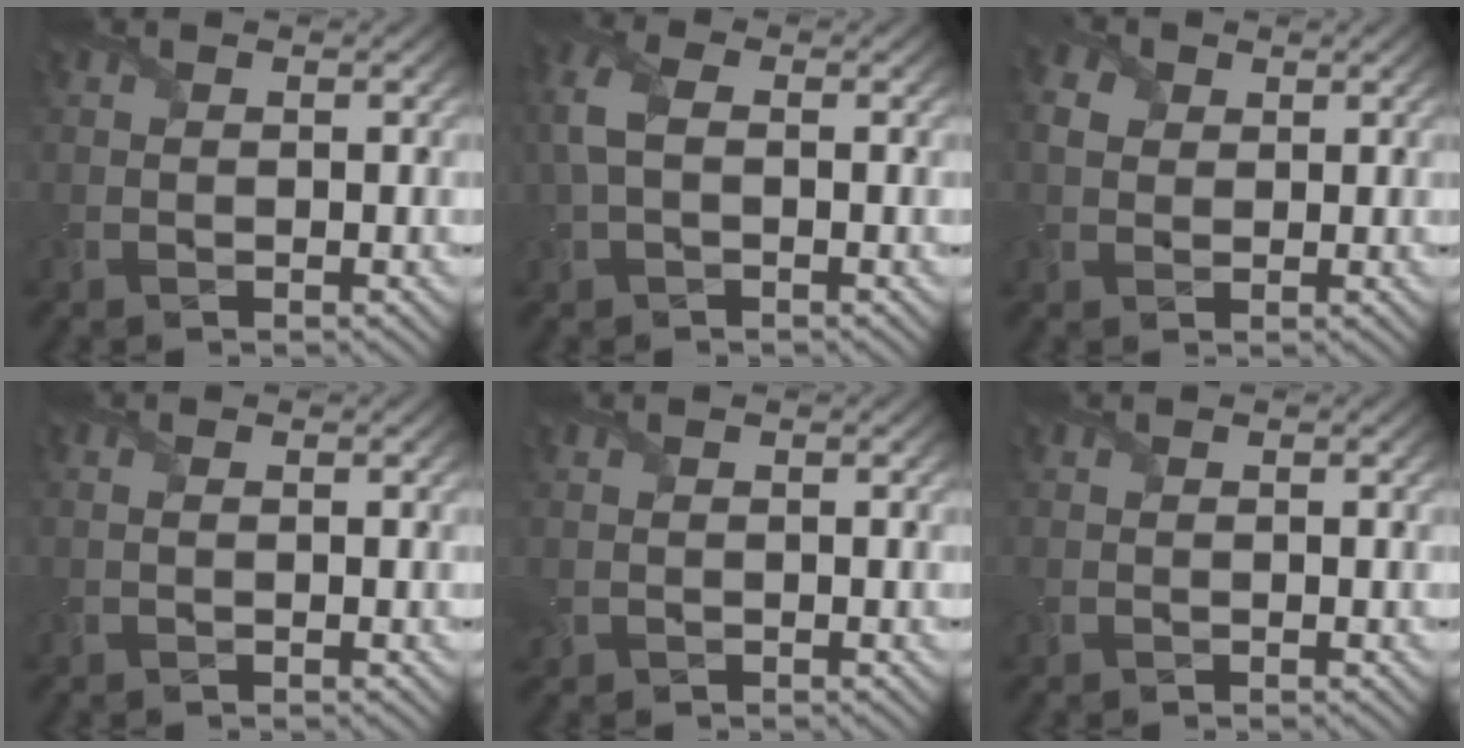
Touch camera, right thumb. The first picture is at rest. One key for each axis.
{"total": 4.8, "fx": 0.3, "fy": 2.6, "fz": 4.0, "tx": -0.103, "ty": 0.014, "tz": 0.000}
{"total": 3.0, "fx": 0.8, "fy": 2.4, "fz": 1.6, "tx": -0.048, "ty": 0.008, "tz": 0.015}
{"total": 0.7, "fx": -0.1, "fy": 0.2, "fz": 0.7, "tx": -0.013, "ty": 0.002, "tz": 0.003}
{"total": 0.6, "fx": 0.1, "fy": 0.5, "fz": 0.2, "tx": -0.010, "ty": -0.001, "tz": 0.004}
{"total": 0.0}